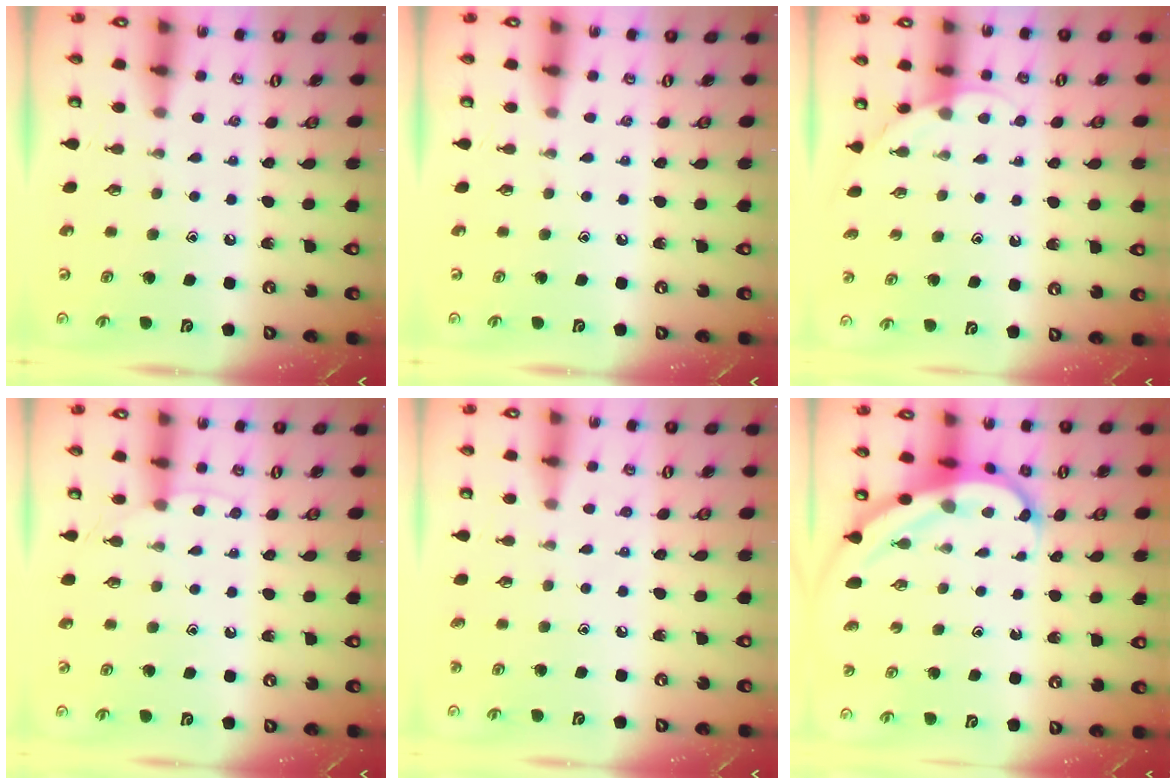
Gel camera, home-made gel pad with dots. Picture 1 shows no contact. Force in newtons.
{"total": 0.0}
{"total": 4.0, "press": 4.0, "slide": 0.3}
{"total": 4.2, "press": 4.2, "slide": 0.5}
{"total": 4.6, "press": 4.5, "slide": 0.4}
{"total": 6.6, "press": 6.5, "slide": 1.2}